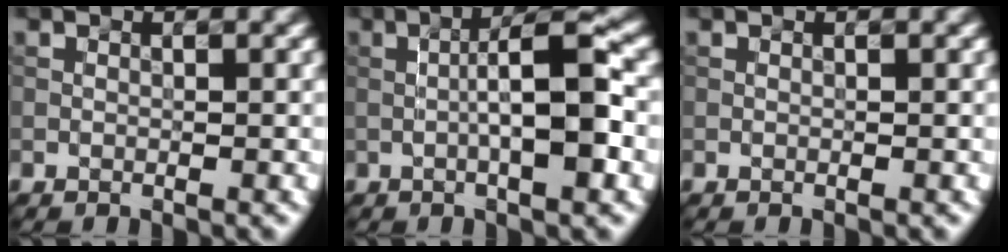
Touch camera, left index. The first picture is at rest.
{"total": 6.8, "force": [-0.3, 1.4, 6.6], "torque": [-0.101, 0.012, -0.008]}
{"total": 0.0}